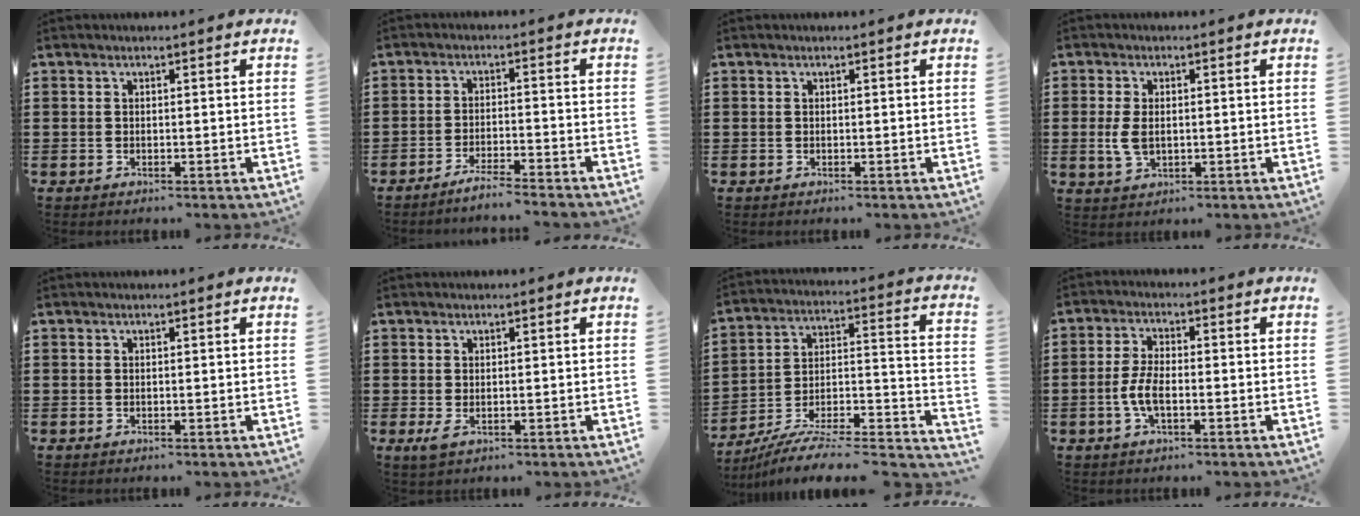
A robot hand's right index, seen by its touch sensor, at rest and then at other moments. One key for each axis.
{"total": 3.4, "fx": -3.3, "fy": -0.4, "fz": 1.0, "tx": -0.018, "ty": 0.000, "tz": -0.064}
{"total": 0.0}
{"total": 3.9, "fx": -0.1, "fy": 2.3, "fz": 3.2, "tx": -0.084, "ty": -0.002, "tz": -0.007}
{"total": 0.0}
{"total": 1.4, "fx": -0.2, "fy": 0.5, "fz": 1.3, "tx": -0.031, "ty": -0.006, "tz": -0.006}
{"total": 8.7, "fx": -7.5, "fy": 1.5, "fz": 4.3, "tx": -0.060, "ty": 0.009, "tz": -0.147}
{"total": 4.6, "fx": -1.3, "fy": 1.9, "fz": 4.0, "tx": -0.098, "ty": -0.002, "tz": -0.032}